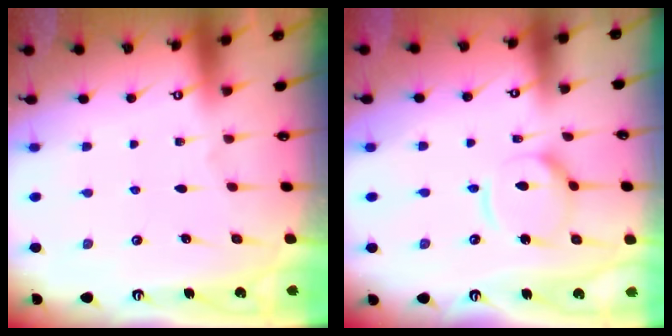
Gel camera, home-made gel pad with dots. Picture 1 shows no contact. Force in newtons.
{"total": 11.5, "press": 11.4, "slide": 1.2}